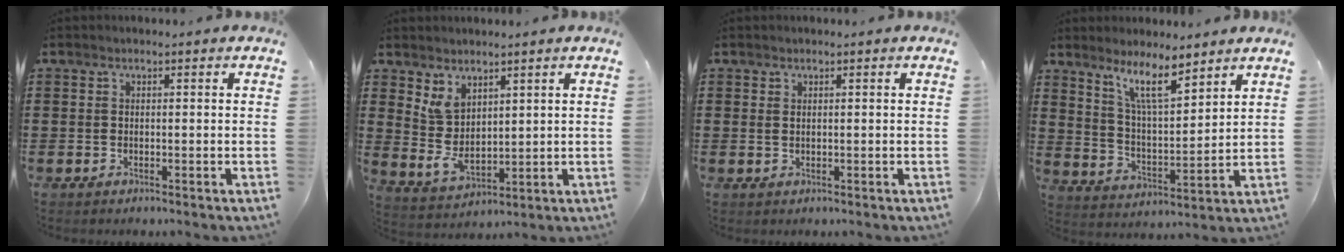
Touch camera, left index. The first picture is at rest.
{"total": 5.1, "force": [3.0, 3.0, 2.9], "torque": [-0.074, -0.008, 0.057]}
{"total": 0.6, "force": [0.2, 0.3, 0.5], "torque": [-0.012, 0.003, 0.003]}
{"total": 8.9, "force": [6.8, 1.8, 5.5], "torque": [-0.117, -0.023, 0.121]}